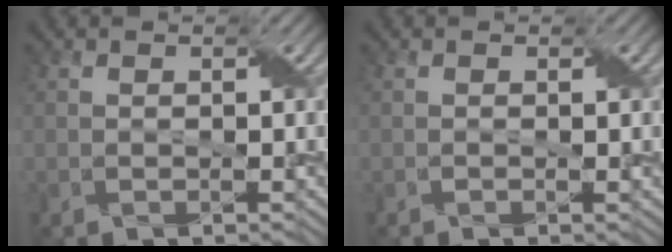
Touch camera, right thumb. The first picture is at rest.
{"total": 0.7, "force": [-0.1, 0.0, 0.7], "torque": [-0.010, -0.003, -0.003]}